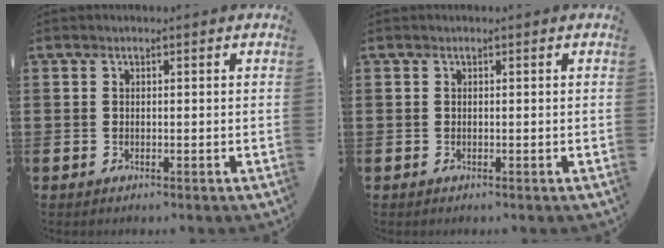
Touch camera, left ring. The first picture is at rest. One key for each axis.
{"total": 0.0}